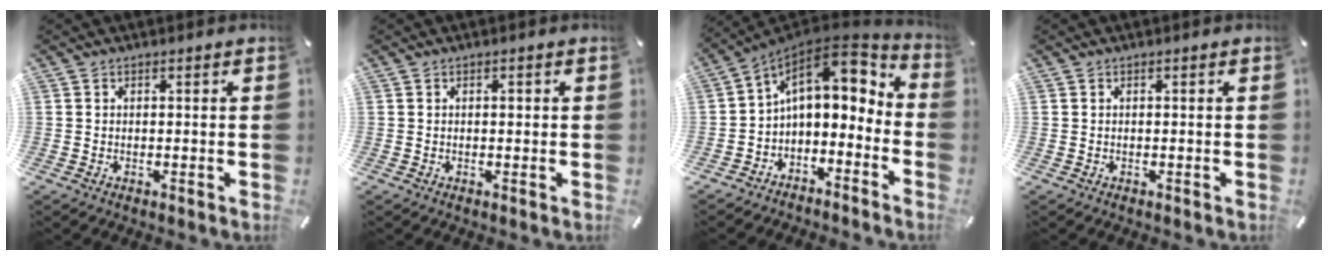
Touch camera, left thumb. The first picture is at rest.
{"total": 0.9, "force": [0.2, 0.6, 0.7], "torque": [-0.014, 0.001, 0.003]}
{"total": 13.0, "force": [3.3, 8.6, 9.2], "torque": [-0.139, -0.018, 0.056]}
{"total": 0.0}